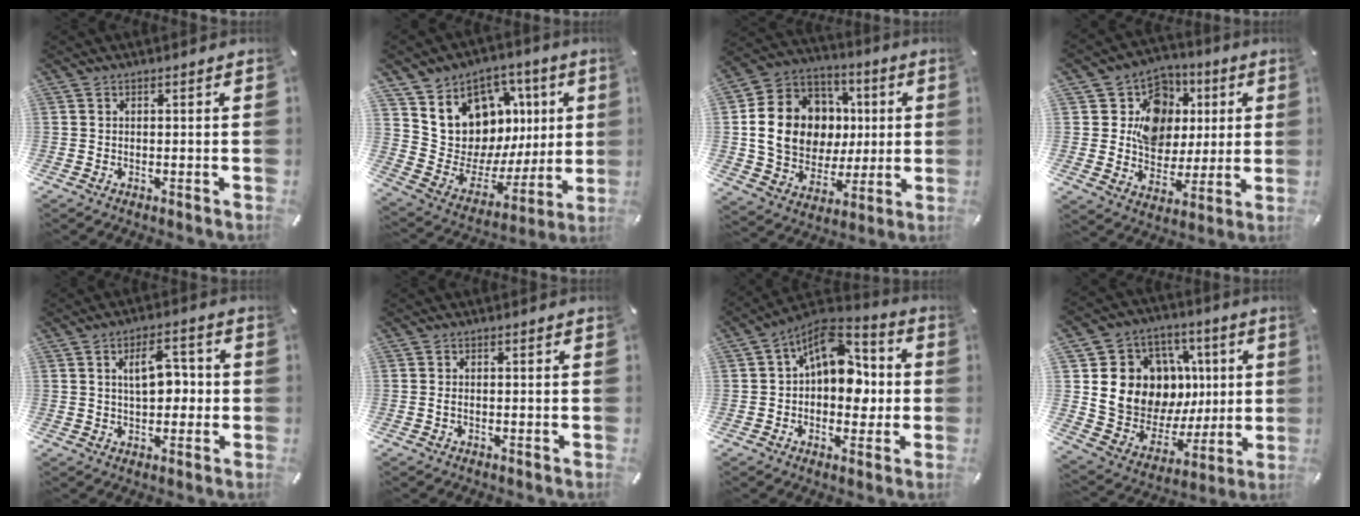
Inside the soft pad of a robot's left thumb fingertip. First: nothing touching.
{"total": 11.3, "force": [4.8, 10.0, 2.0], "torque": [-0.037, -0.068, 0.104]}
{"total": 17.3, "force": [1.1, 15.2, 8.2], "torque": [-0.156, 0.005, 0.031]}
{"total": 13.1, "force": [1.7, 12.1, 4.7], "torque": [-0.066, -0.004, 0.036]}
{"total": 8.0, "force": [1.1, 4.7, 6.4], "torque": [-0.086, 0.000, 0.010]}
{"total": 0.7, "force": [-0.2, 0.3, 0.6], "torque": [-0.013, -0.001, -0.004]}
{"total": 14.2, "force": [2.9, 9.6, 10.1], "torque": [-0.148, -0.012, 0.052]}
{"total": 15.3, "force": [3.5, 13.8, 5.9], "torque": [-0.094, -0.034, 0.087]}